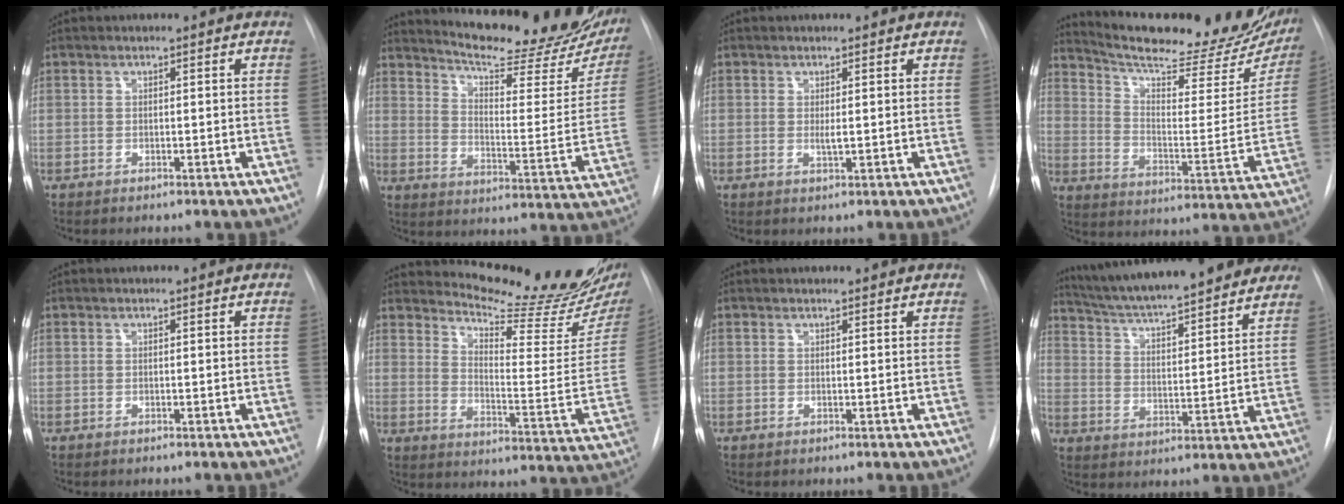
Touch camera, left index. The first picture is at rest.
{"total": 24.3, "force": [21.1, 4.7, 11.0], "torque": [-0.156, -0.079, 0.264]}
{"total": 1.0, "force": [-0.4, 0.1, 0.9], "torque": [-0.023, -0.008, -0.003]}
{"total": 26.8, "force": [23.0, 4.7, 13.1], "torque": [-0.201, -0.065, 0.302]}
{"total": 0.0}
{"total": 18.0, "force": [16.8, -0.2, 6.6], "torque": [-0.107, -0.119, 0.220]}
{"total": 1.6, "force": [1.5, 0.2, 0.2], "torque": [-0.009, 0.006, 0.016]}
{"total": 24.5, "force": [21.3, 3.5, 11.7], "torque": [-0.184, -0.006, 0.293]}